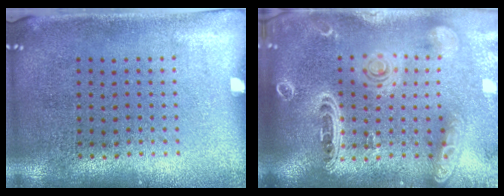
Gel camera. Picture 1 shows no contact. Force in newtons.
{"total": 3.0, "press": 2.5, "slide": 1.6}